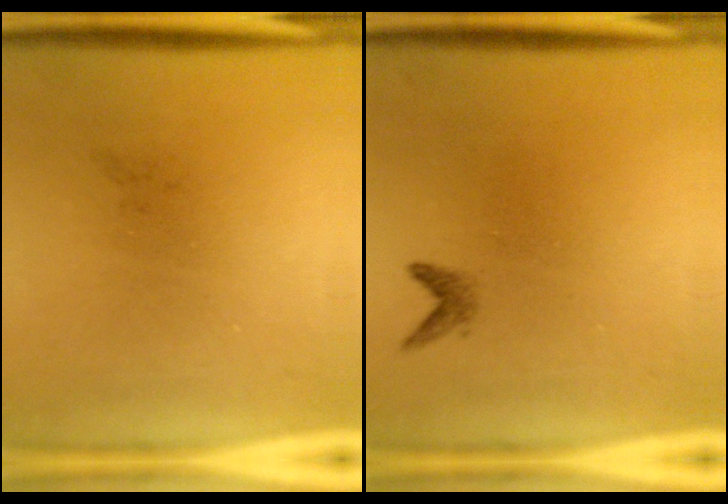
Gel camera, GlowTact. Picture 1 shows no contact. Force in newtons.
{"total": 0.9}